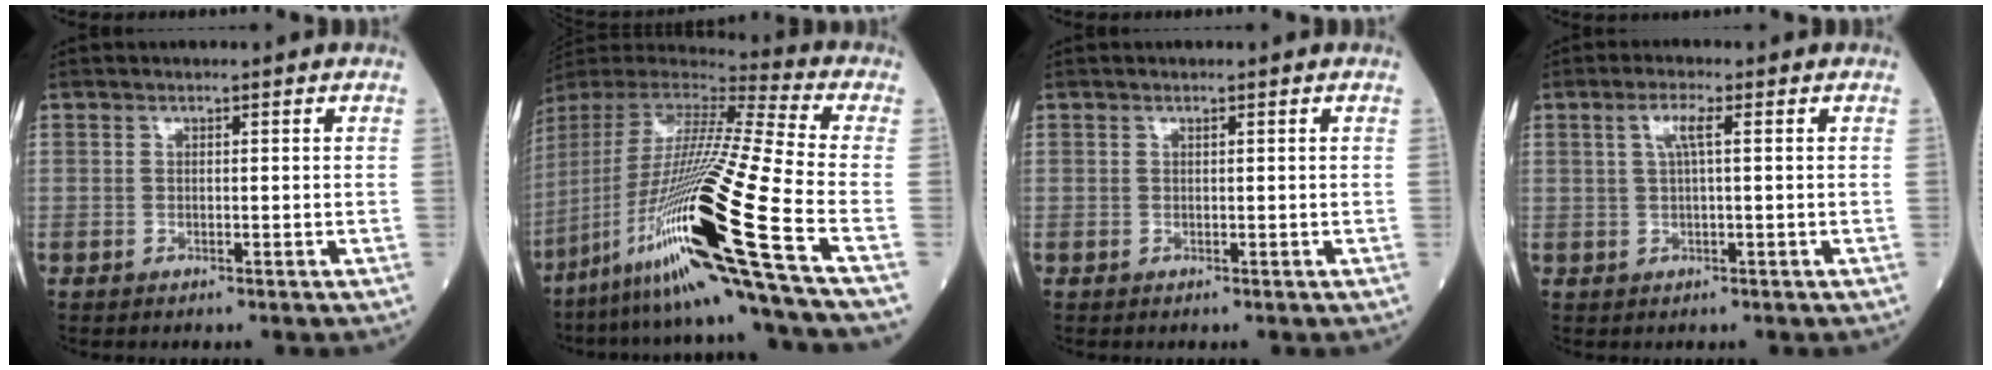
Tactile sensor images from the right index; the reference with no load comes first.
{"total": 30.1, "force": [-13.1, -0.5, 27.1], "torque": [-0.509, -0.050, -0.242]}
{"total": 0.0}
{"total": 2.9, "force": [0.8, 0.1, 2.8], "torque": [-0.060, 0.009, 0.017]}